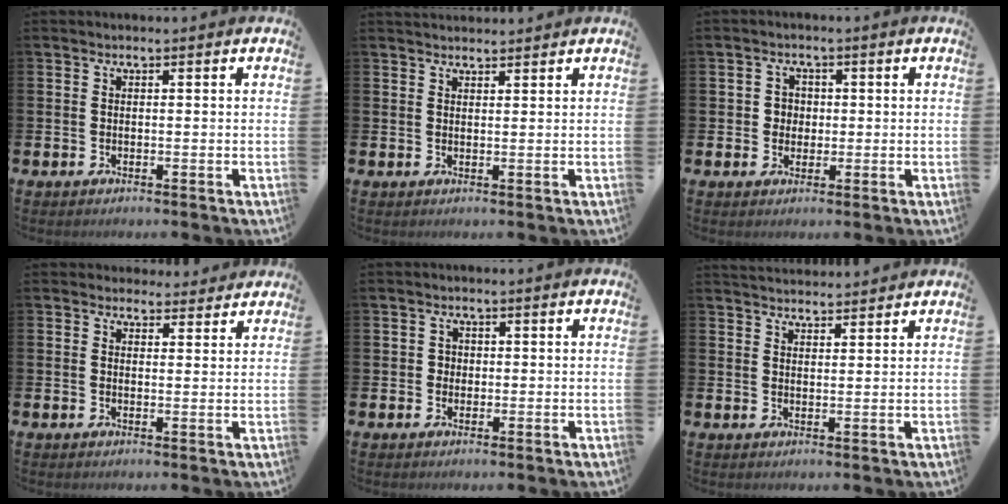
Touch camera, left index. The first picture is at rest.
{"total": 1.9, "force": [1.8, 0.4, 0.1], "torque": [0.005, -0.008, 0.031]}
{"total": 2.5, "force": [0.3, 2.4, 0.5], "torque": [-0.002, 0.004, -0.002]}
{"total": 3.0, "force": [2.7, 1.1, -0.1], "torque": [0.017, -0.014, 0.046]}
{"total": 1.3, "force": [0.2, 1.3, 0.2], "torque": [0.008, 0.002, -0.002]}
{"total": 2.8, "force": [2.8, 0.5, 0.0], "torque": [-0.003, -0.014, 0.050]}